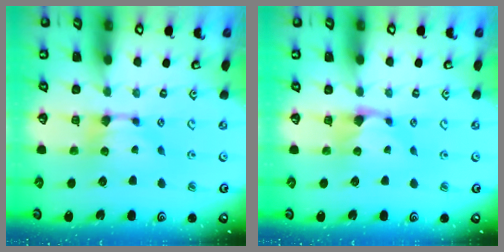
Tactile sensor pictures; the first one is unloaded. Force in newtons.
{"total": 0.9, "press": 0.5, "slide": 0.7}